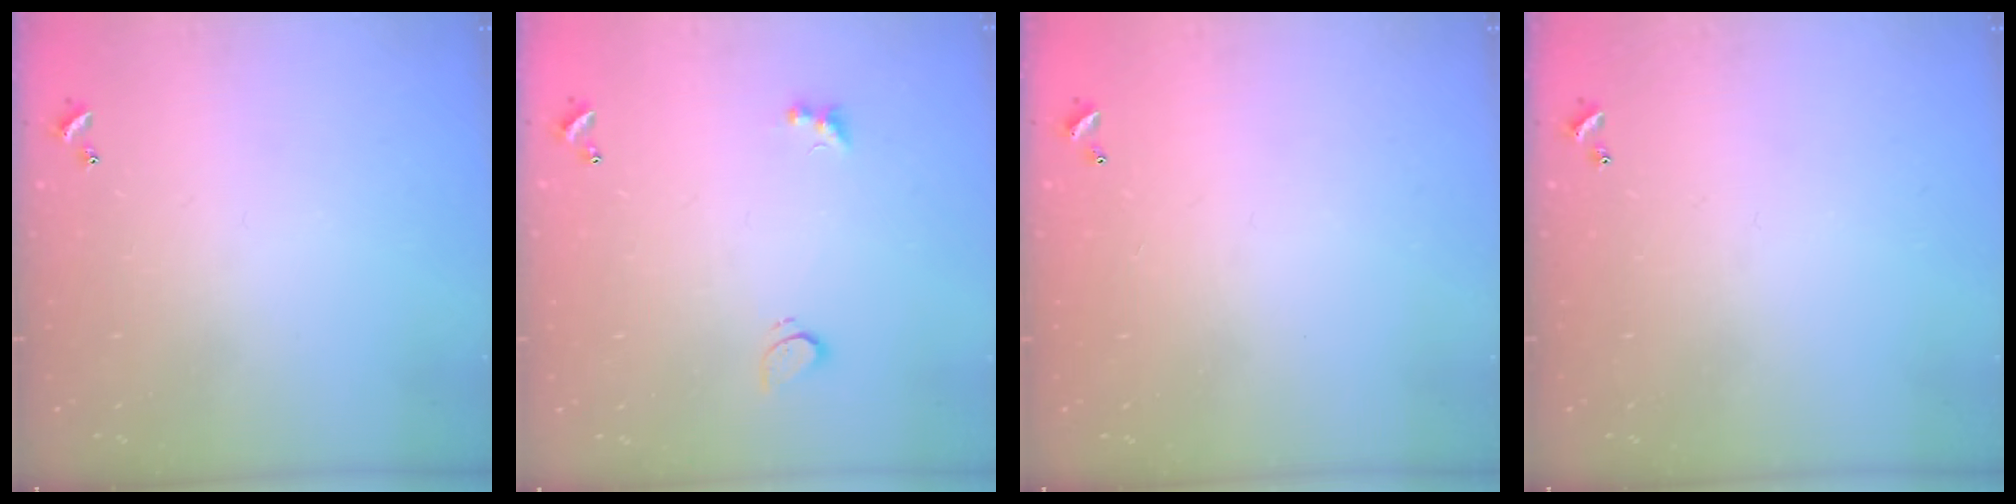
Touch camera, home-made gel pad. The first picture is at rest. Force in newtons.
{"total": 3.1, "press": 2.8, "slide": 1.3}
{"total": 2.8, "press": 2.8, "slide": 0.1}
{"total": 0.0}